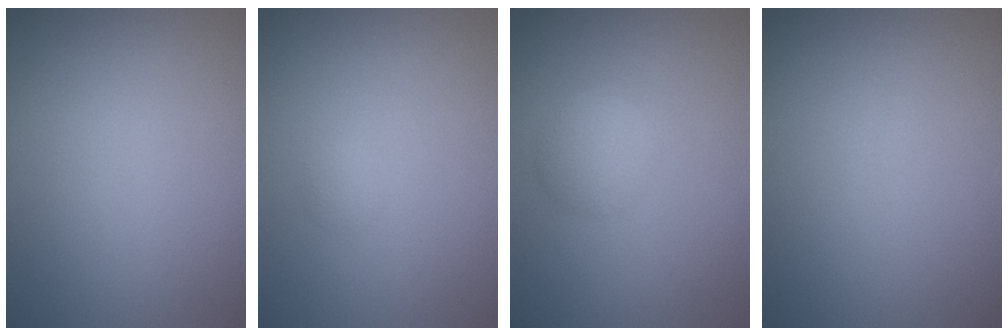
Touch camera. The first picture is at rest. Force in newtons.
{"total": 0.7, "press": 0.7, "slide": 0.0}
{"total": 2.3, "press": 2.3, "slide": 0.0}
{"total": 0.0}